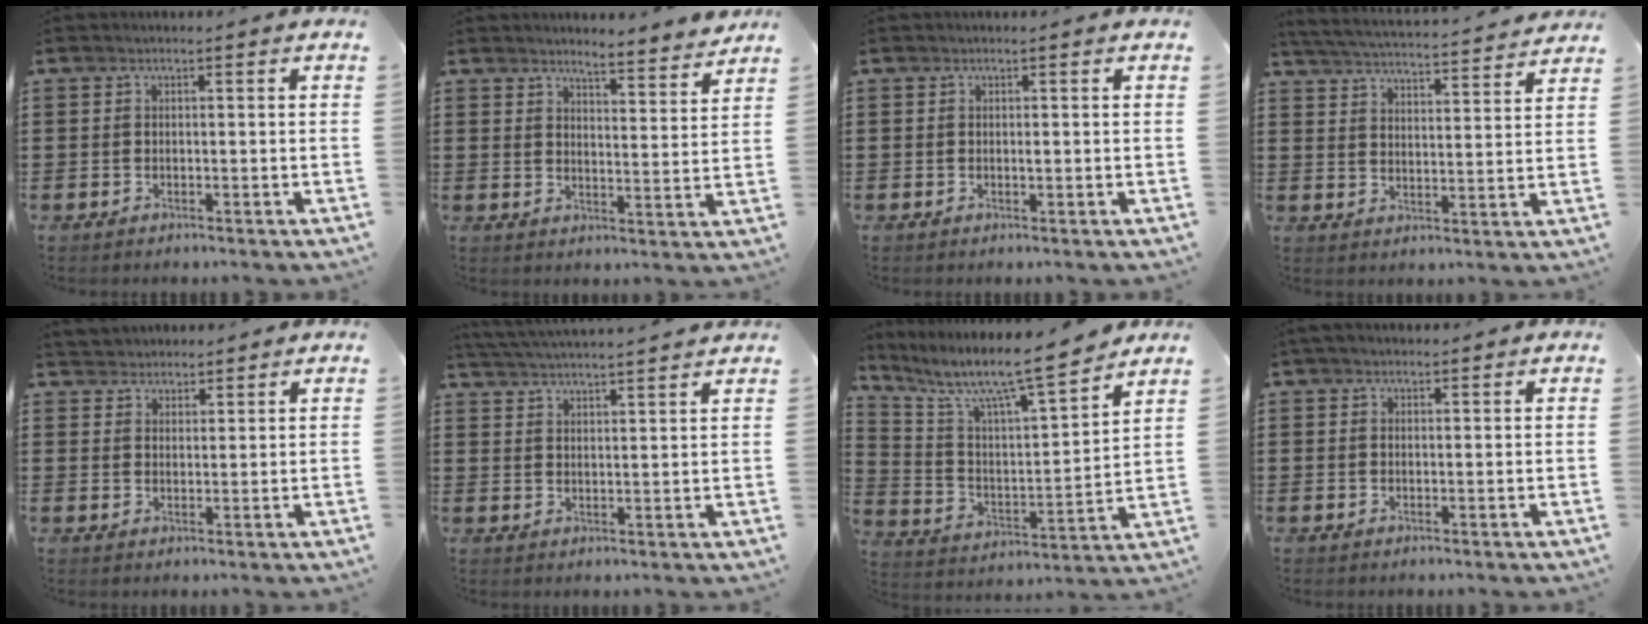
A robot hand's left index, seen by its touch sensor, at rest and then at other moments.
{"total": 3.9, "force": [3.8, -0.3, 0.5], "torque": [-0.019, -0.026, 0.064]}
{"total": 0.5, "force": [0.1, 0.1, 0.5], "torque": [-0.010, -0.002, 0.003]}
{"total": 4.1, "force": [4.0, -0.5, 0.6], "torque": [-0.034, -0.036, 0.063]}
{"total": 2.6, "force": [2.4, 1.0, -0.5], "torque": [0.000, 0.002, 0.045]}
{"total": 3.6, "force": [3.5, -0.6, 0.3], "torque": [-0.018, -0.019, 0.062]}
{"total": 9.9, "force": [8.4, 0.7, 5.1], "torque": [-0.125, -0.065, 0.135]}
{"total": 1.4, "force": [1.1, 0.7, 0.4], "torque": [-0.010, 0.004, 0.022]}